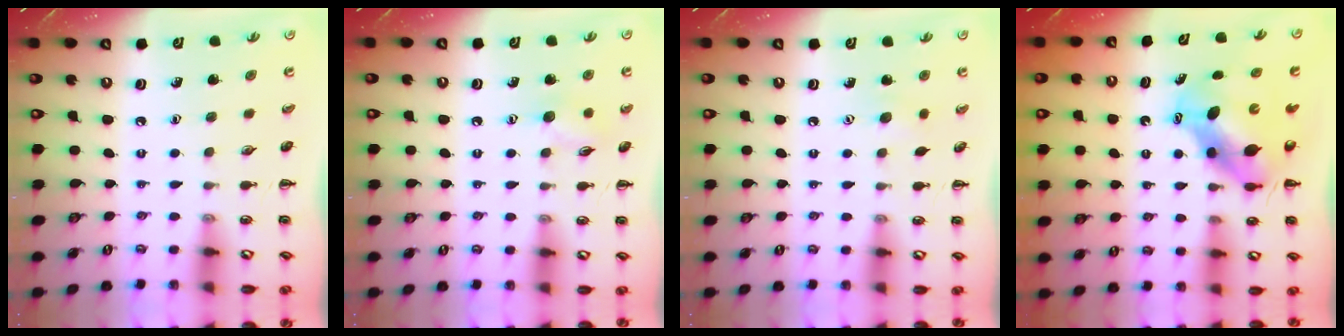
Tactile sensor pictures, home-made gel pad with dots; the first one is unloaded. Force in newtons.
{"total": 7.1, "press": 7.0, "slide": 1.1}
{"total": 4.5, "press": 4.3, "slide": 1.1}
{"total": 7.3, "press": 7.0, "slide": 2.0}